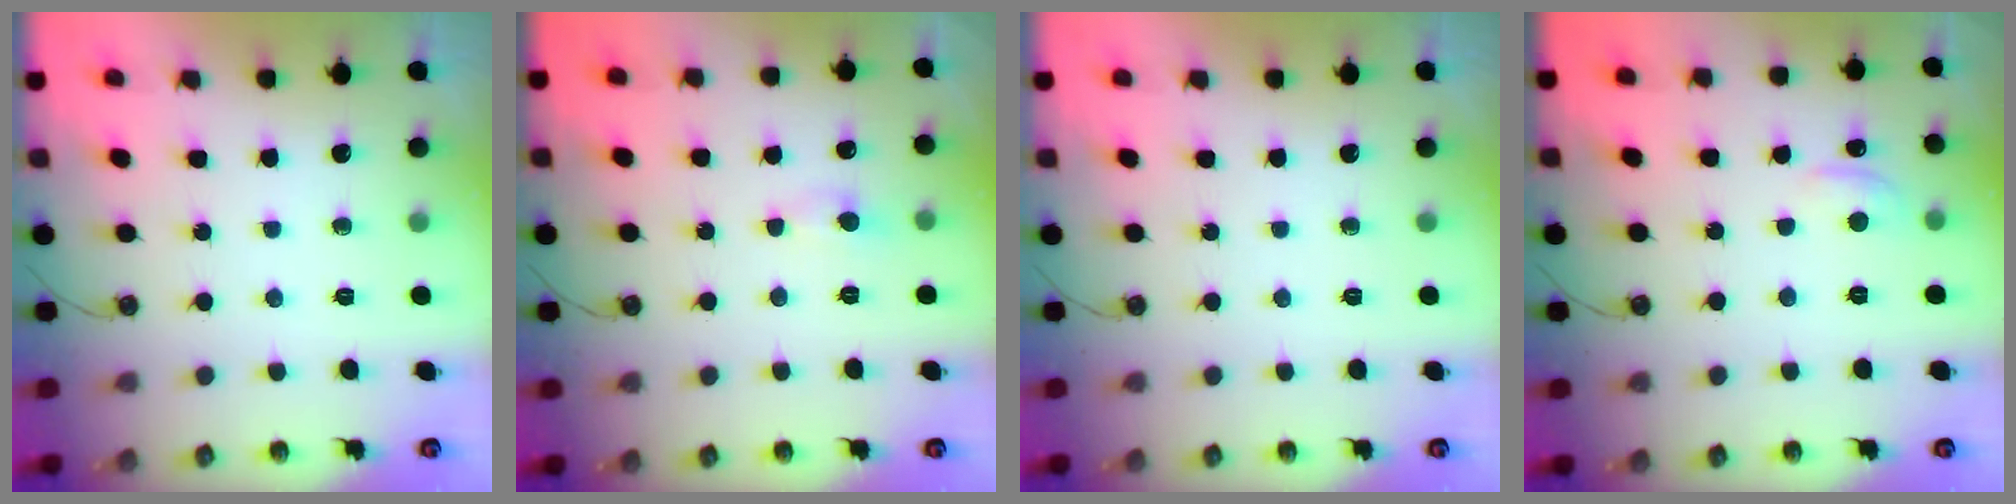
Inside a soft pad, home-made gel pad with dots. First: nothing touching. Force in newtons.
{"total": 1.0, "press": 0.8, "slide": 0.6}
{"total": 0.0}
{"total": 0.5, "press": 0.3, "slide": 0.4}